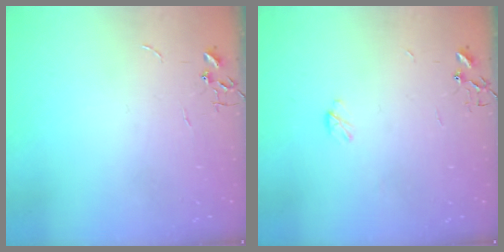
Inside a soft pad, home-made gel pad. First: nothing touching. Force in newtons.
{"total": 2.9, "press": 2.9, "slide": 0.4}